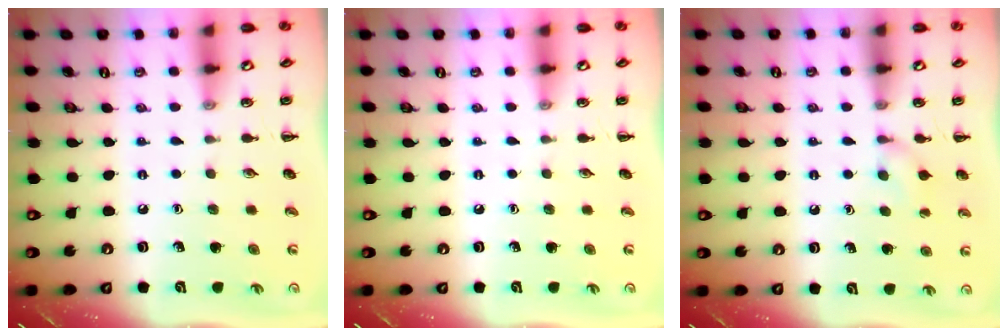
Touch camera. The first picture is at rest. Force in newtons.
{"total": 0.0}
{"total": 7.1, "press": 6.9, "slide": 2.0}